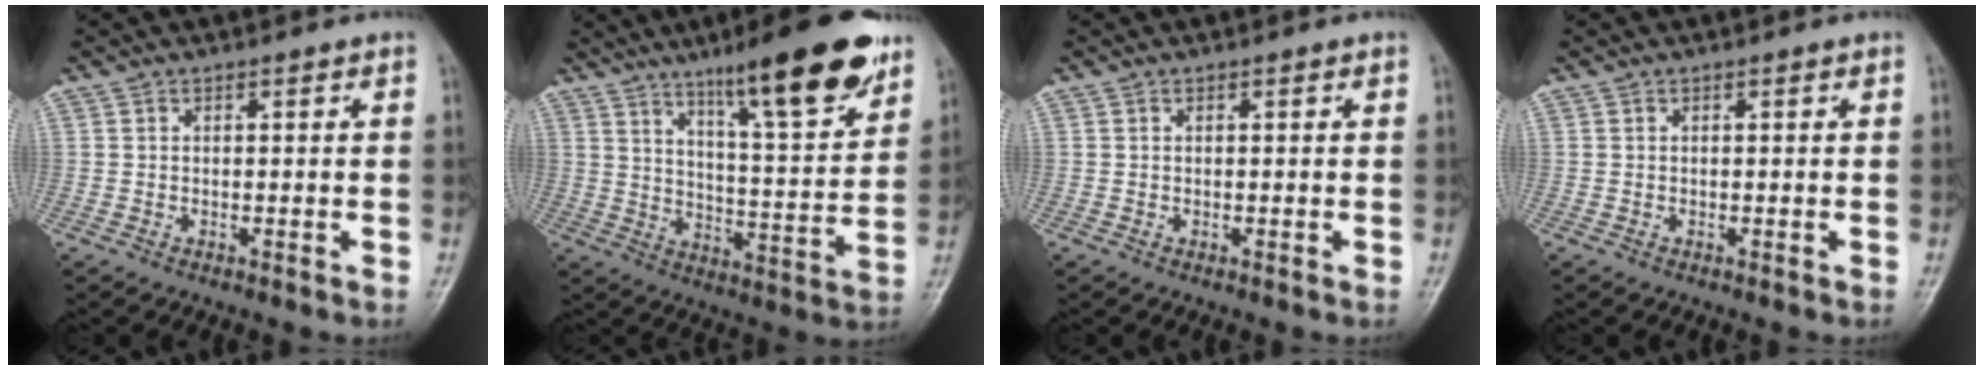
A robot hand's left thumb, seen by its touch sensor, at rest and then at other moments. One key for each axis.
{"total": 18.4, "fx": 11.9, "fy": 3.5, "fz": 13.6, "tx": -0.176, "ty": -0.060, "tz": 0.184}
{"total": 0.0}
{"total": 0.0}